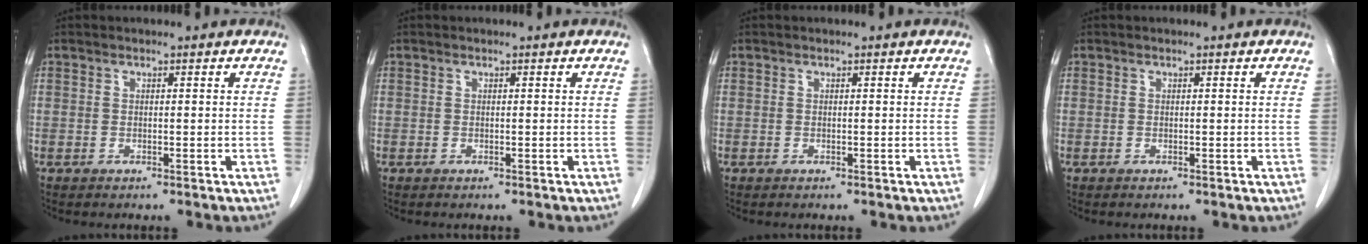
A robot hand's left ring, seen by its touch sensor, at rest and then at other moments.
{"total": 0.0}
{"total": 0.0}
{"total": 0.0}